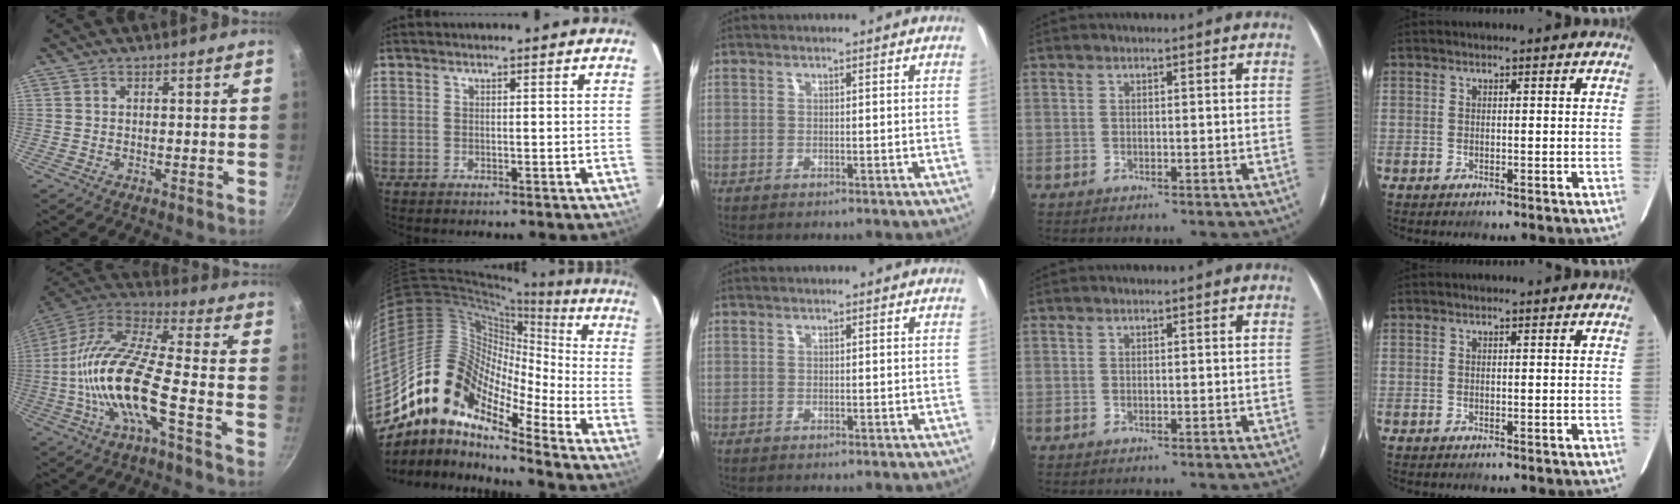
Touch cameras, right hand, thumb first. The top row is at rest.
{"thumb": {"total": 18.1, "force": [-5.2, 5.1, 16.6], "torque": [-0.318, 0.042, -0.115]}, "index": {"total": 14.6, "force": [-10.7, 6.3, 7.6], "torque": [-0.110, 0.006, -0.225]}}